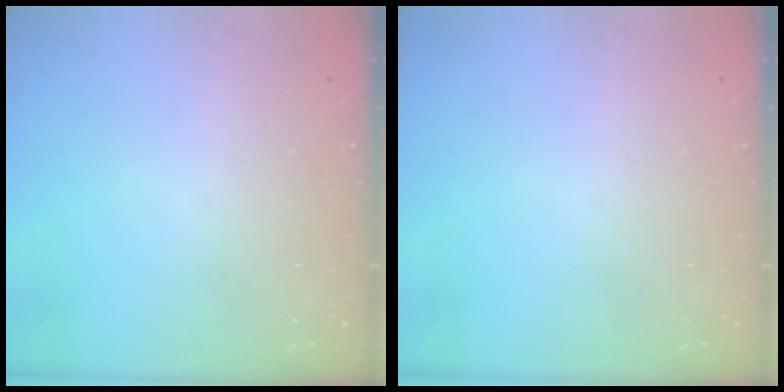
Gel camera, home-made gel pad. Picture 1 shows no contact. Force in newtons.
{"total": 0.0}